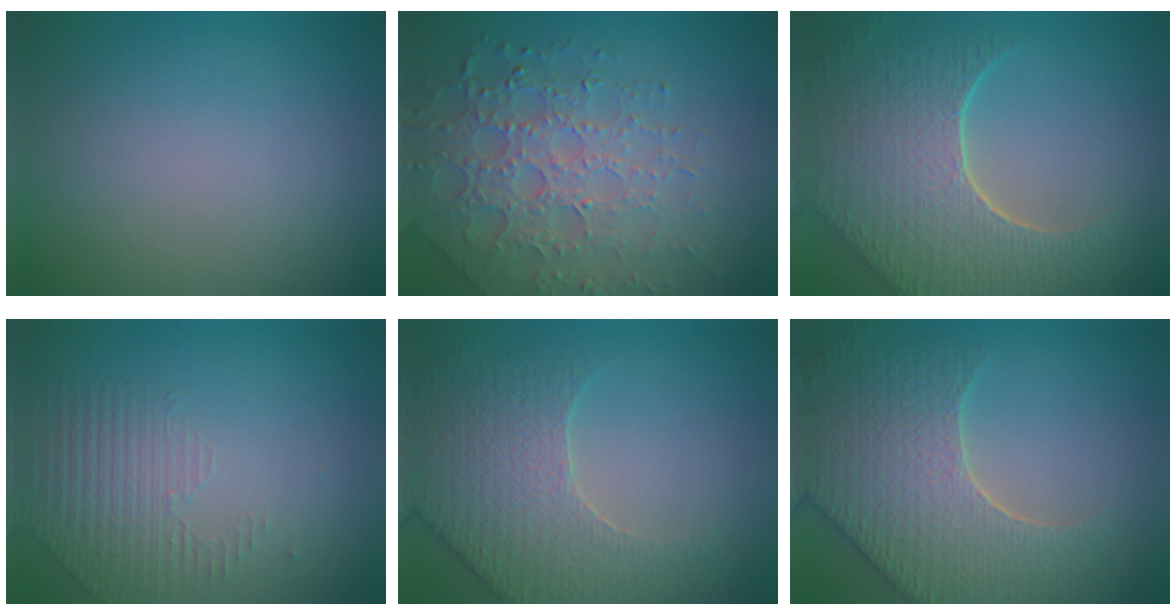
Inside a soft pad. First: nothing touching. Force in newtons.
{"total": 6.5, "press": 4.9, "slide": 4.2}
{"total": 8.6, "press": 6.2, "slide": 6.0}
{"total": 1.5, "press": 0.9, "slide": 1.2}
{"total": 4.4, "press": 4.3, "slide": 1.1}
{"total": 7.5, "press": 6.2, "slide": 4.2}